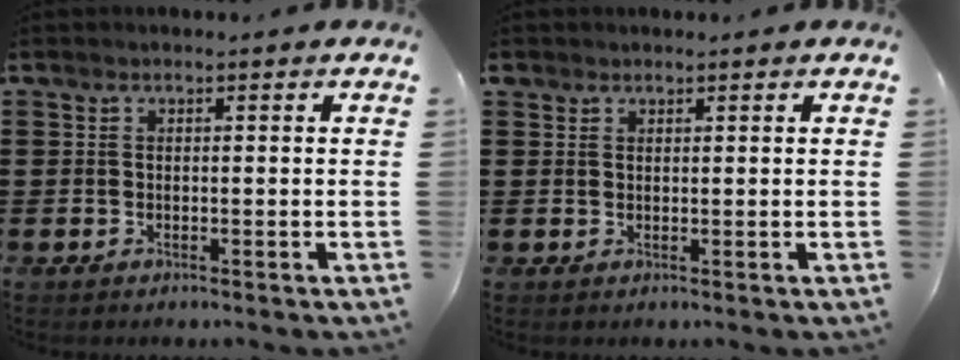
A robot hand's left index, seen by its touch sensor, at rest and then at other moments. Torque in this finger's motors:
{"motor_torque": [1.10, 1.04, 0.08, 0.01]}